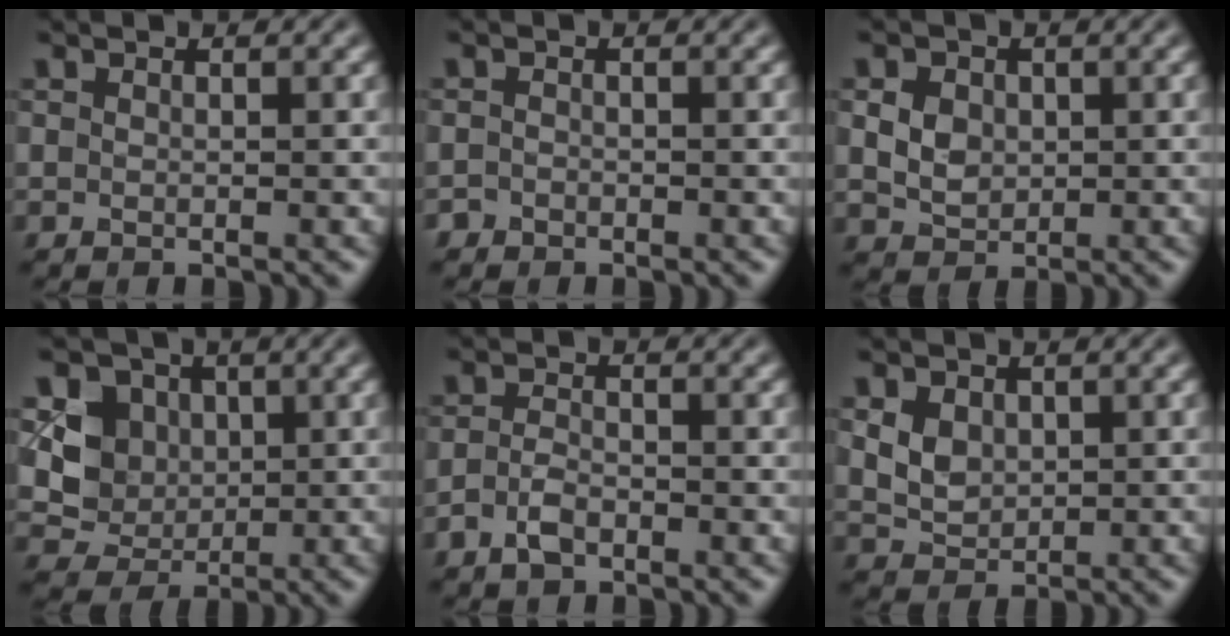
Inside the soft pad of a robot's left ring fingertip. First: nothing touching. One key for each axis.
{"total": 0.7, "fx": -0.5, "fy": 0.5, "fz": 0.0, "tx": 0.004, "ty": -0.002, "tz": -0.009}
{"total": 3.3, "fx": 0.7, "fy": 2.7, "fz": 1.8, "tx": -0.043, "ty": 0.005, "tz": 0.012}
{"total": 4.4, "fx": 0.9, "fy": 3.9, "fz": 1.8, "tx": -0.033, "ty": -0.003, "tz": 0.008}
{"total": 2.1, "fx": -1.1, "fy": 1.1, "fz": 1.4, "tx": -0.027, "ty": 0.001, "tz": -0.025}
{"total": 2.9, "fx": 0.8, "fy": 2.3, "fz": 1.6, "tx": -0.032, "ty": -0.003, "tz": 0.018}